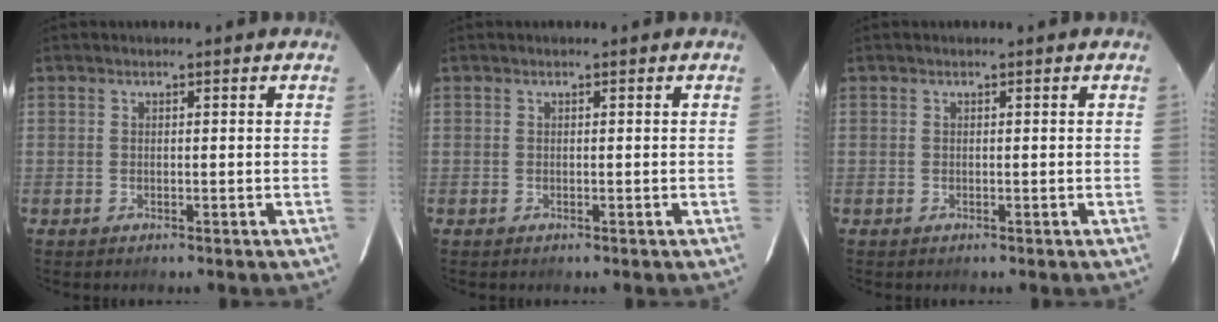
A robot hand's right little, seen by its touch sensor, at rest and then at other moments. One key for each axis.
{"total": 0.0}
{"total": 0.0}